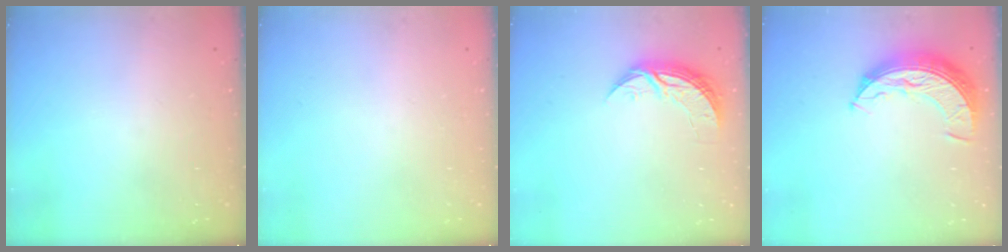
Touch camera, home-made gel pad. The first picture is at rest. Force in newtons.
{"total": 0.0}
{"total": 8.4, "press": 8.4, "slide": 0.6}
{"total": 10.5, "press": 10.5, "slide": 0.5}